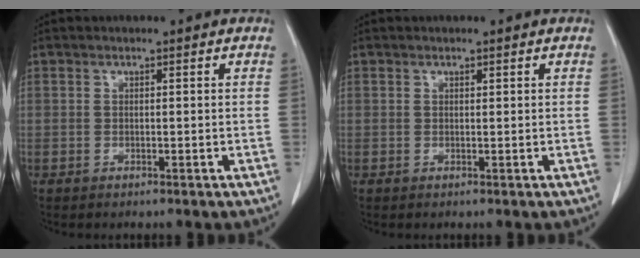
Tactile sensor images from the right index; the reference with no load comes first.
{"total": 0.0}